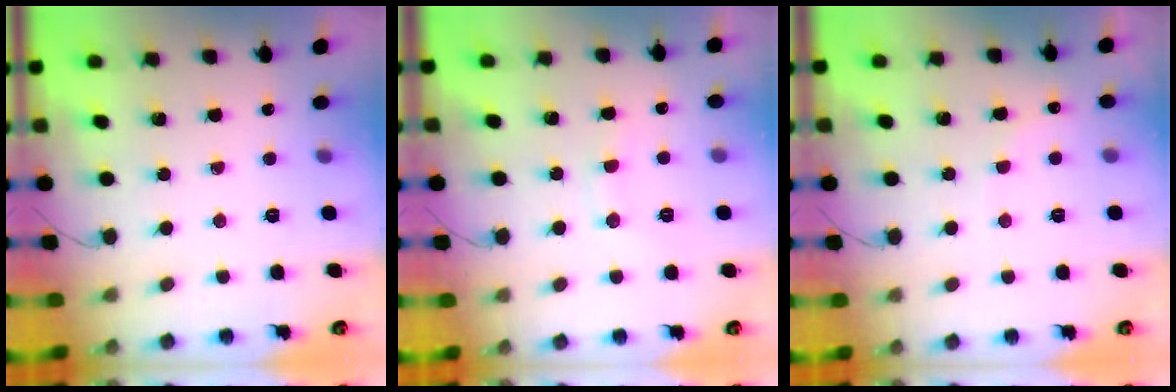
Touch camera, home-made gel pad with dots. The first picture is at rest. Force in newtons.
{"total": 7.3, "press": 7.2, "slide": 1.4}
{"total": 7.7, "press": 7.6, "slide": 1.3}